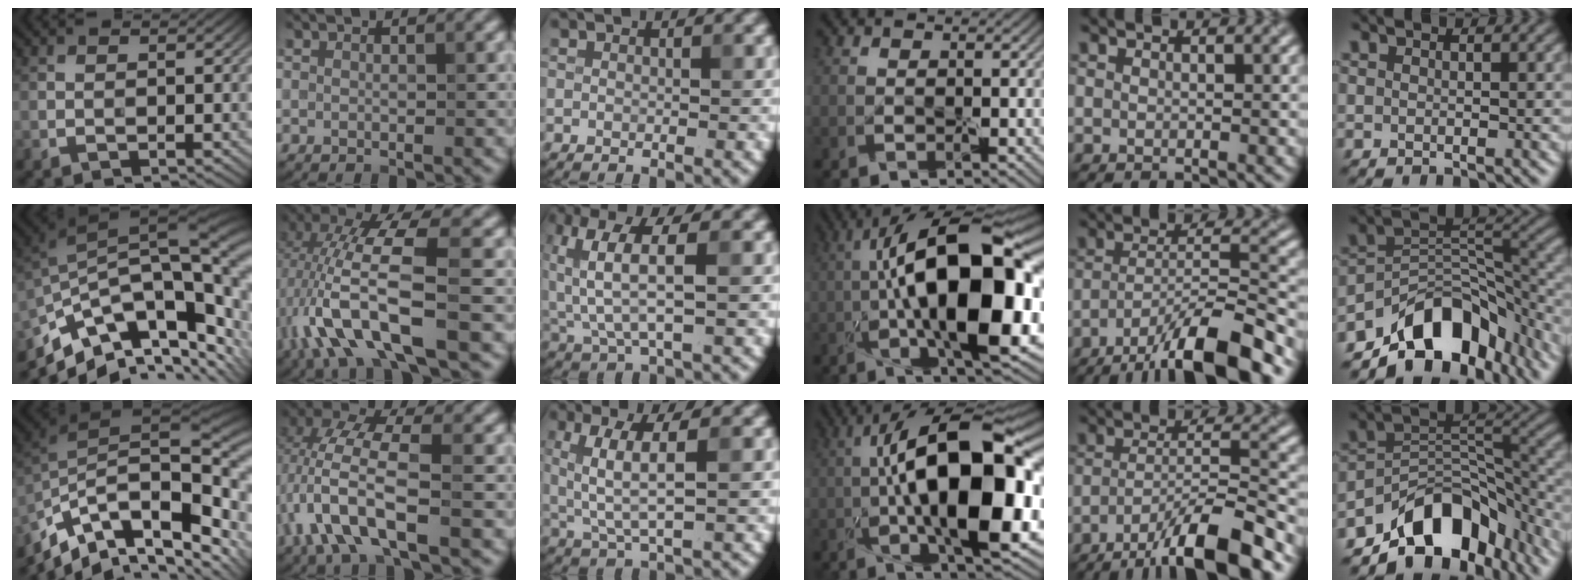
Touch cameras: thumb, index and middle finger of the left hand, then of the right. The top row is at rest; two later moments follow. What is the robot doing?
{"motion": "wrap", "object": "adhesive wrap"}